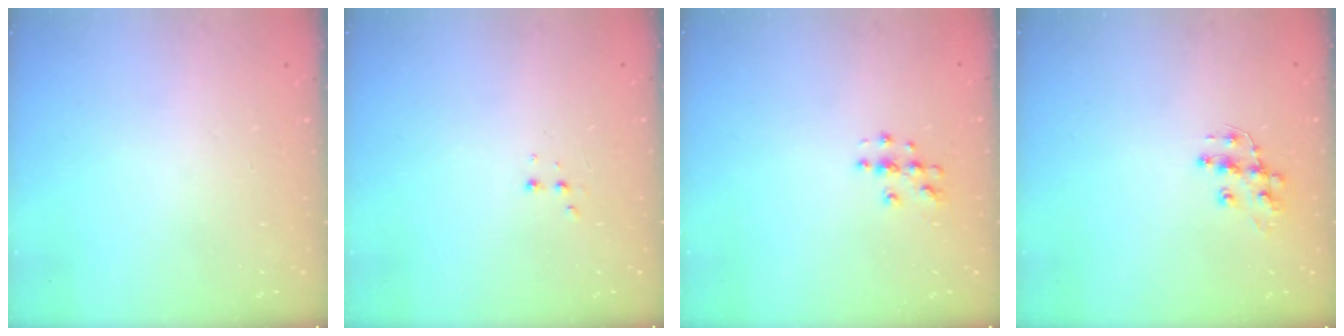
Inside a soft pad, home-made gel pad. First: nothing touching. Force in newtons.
{"total": 2.9, "press": 2.7, "slide": 1.0}
{"total": 3.8, "press": 3.8, "slide": 0.2}
{"total": 9.8, "press": 9.7, "slide": 0.5}